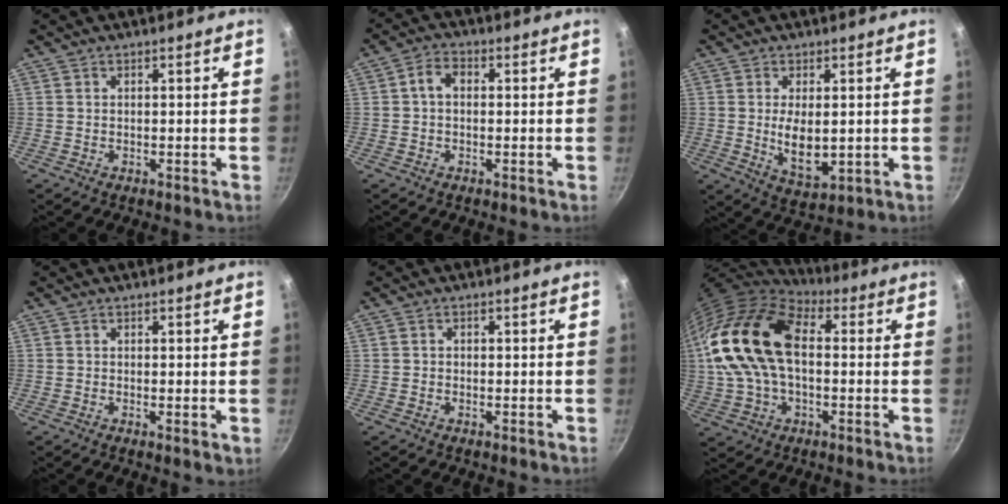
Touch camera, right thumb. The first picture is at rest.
{"total": 3.7, "force": [0.1, 2.7, 2.6], "torque": [-0.044, 0.012, -0.005]}
{"total": 7.6, "force": [0.1, 3.7, 6.7], "torque": [-0.112, -0.012, 0.016]}
{"total": 0.9, "force": [0.1, 0.3, 0.9], "torque": [-0.013, -0.008, -0.003]}
{"total": 0.8, "force": [-0.2, 0.7, 0.3], "torque": [-0.005, 0.003, -0.004]}
{"total": 21.6, "force": [2.2, 13.3, 17.0], "torque": [-0.333, 0.025, 0.033]}